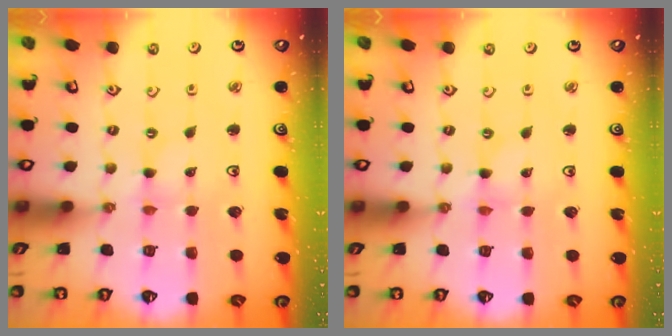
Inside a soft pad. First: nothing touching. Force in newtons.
{"total": 0.0}